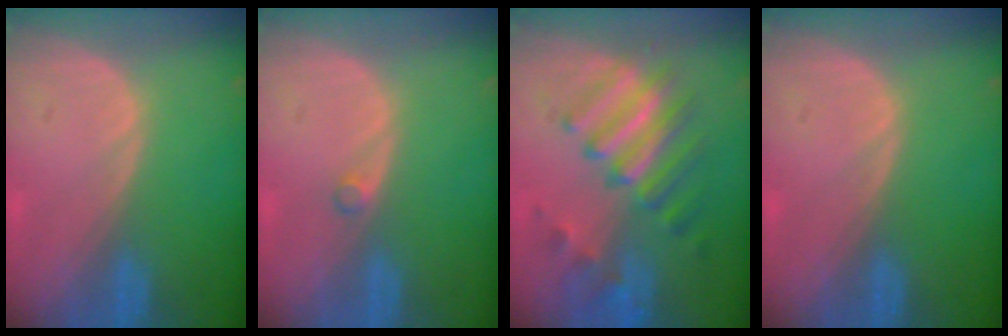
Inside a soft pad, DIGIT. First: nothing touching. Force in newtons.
{"total": 0.9, "press": 0.9, "slide": 0.2}
{"total": 9.4, "press": 8.5, "slide": 4.1}
{"total": 0.0}